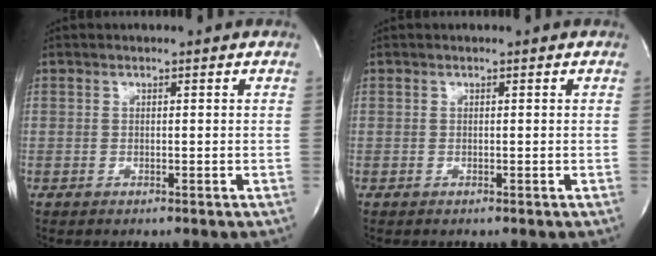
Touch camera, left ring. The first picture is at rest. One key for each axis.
{"total": 0.0}